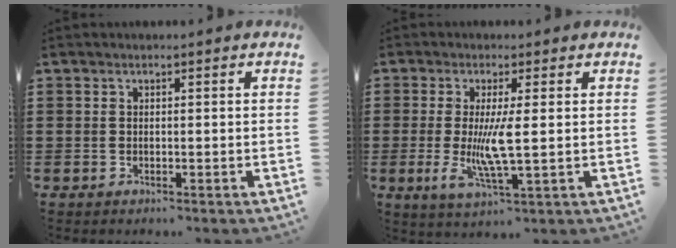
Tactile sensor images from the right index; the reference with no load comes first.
{"total": 6.6, "force": [0.1, 0.6, 6.6], "torque": [-0.125, -0.021, -0.003]}